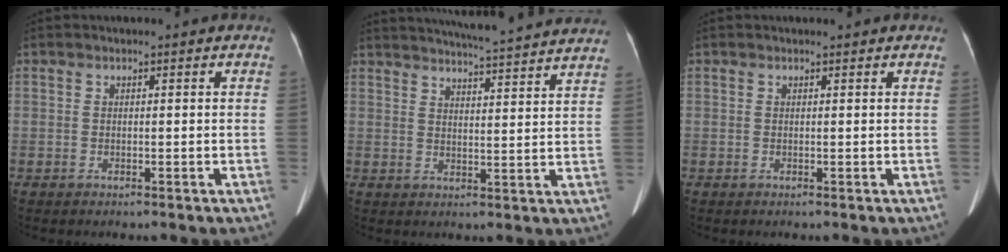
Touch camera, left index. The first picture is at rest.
{"total": 19.6, "force": [18.3, 0.0, 7.0], "torque": [-0.112, -0.014, 0.230]}
{"total": 0.6, "force": [0.6, 0.2, 0.1], "torque": [-0.009, 0.005, 0.008]}